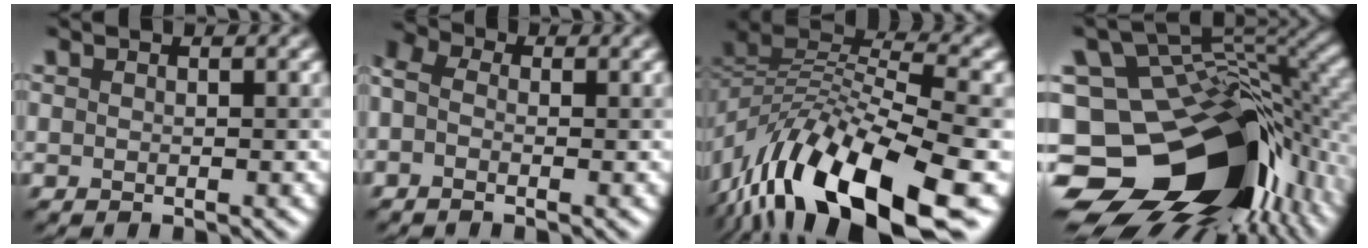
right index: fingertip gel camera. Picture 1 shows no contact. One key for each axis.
{"total": 4.4, "fx": 0.2, "fy": 3.3, "fz": 2.8, "tx": -0.063, "ty": 0.023, "tz": -0.035}
{"total": 13.8, "fx": -7.1, "fy": 4.8, "fz": 10.8, "tx": -0.199, "ty": 0.021, "tz": -0.117}
{"total": 18.9, "fx": -8.2, "fy": 12.2, "fz": 11.9, "tx": -0.215, "ty": 0.001, "tz": -0.114}